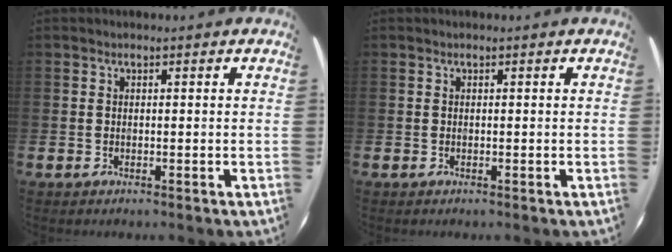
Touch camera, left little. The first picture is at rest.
{"total": 0.0}